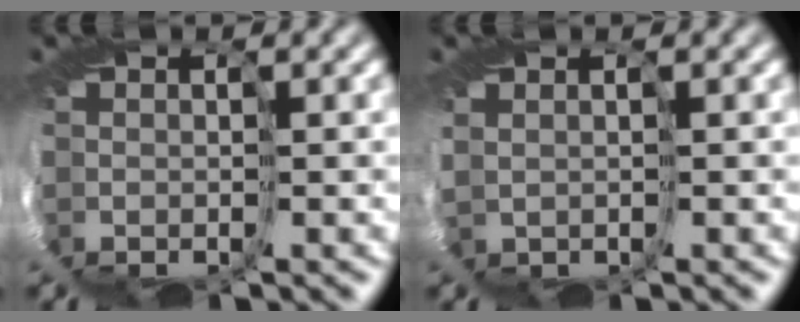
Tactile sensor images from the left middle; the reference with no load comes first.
{"total": 1.5, "force": [1.2, 0.8, 0.2], "torque": [-0.028, 0.009, 0.028]}